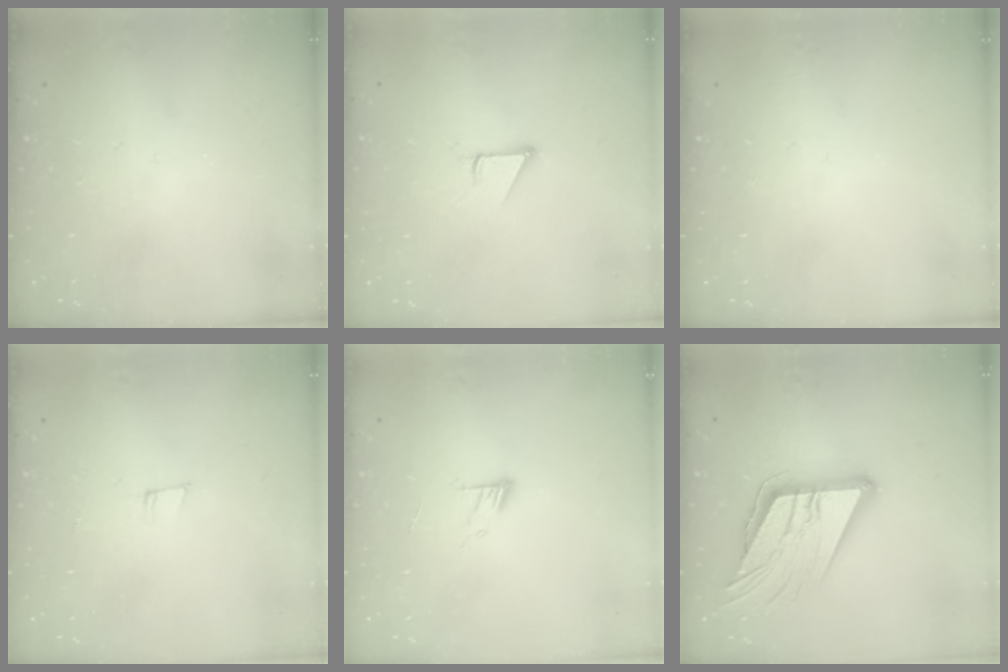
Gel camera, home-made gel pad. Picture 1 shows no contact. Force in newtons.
{"total": 1.6, "press": 1.6, "slide": 0.2}
{"total": 0.0}
{"total": 5.6, "press": 4.5, "slide": 3.3}
{"total": 6.2, "press": 6.2, "slide": 0.6}
{"total": 17.3, "press": 17.1, "slide": 2.7}